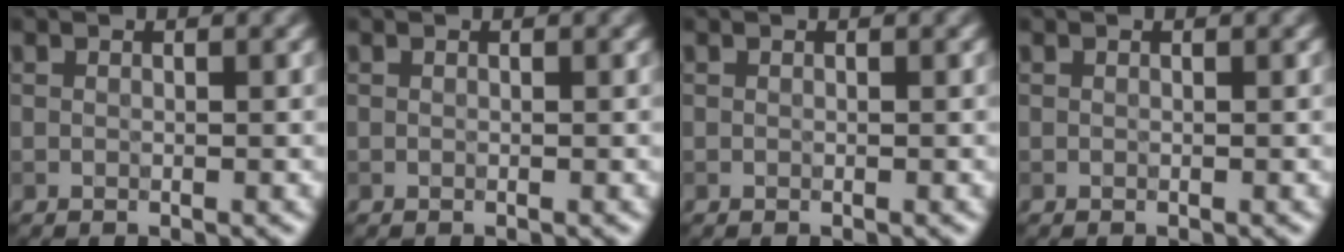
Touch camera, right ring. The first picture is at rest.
{"total": 0.0}
{"total": 0.0}
{"total": 0.0}